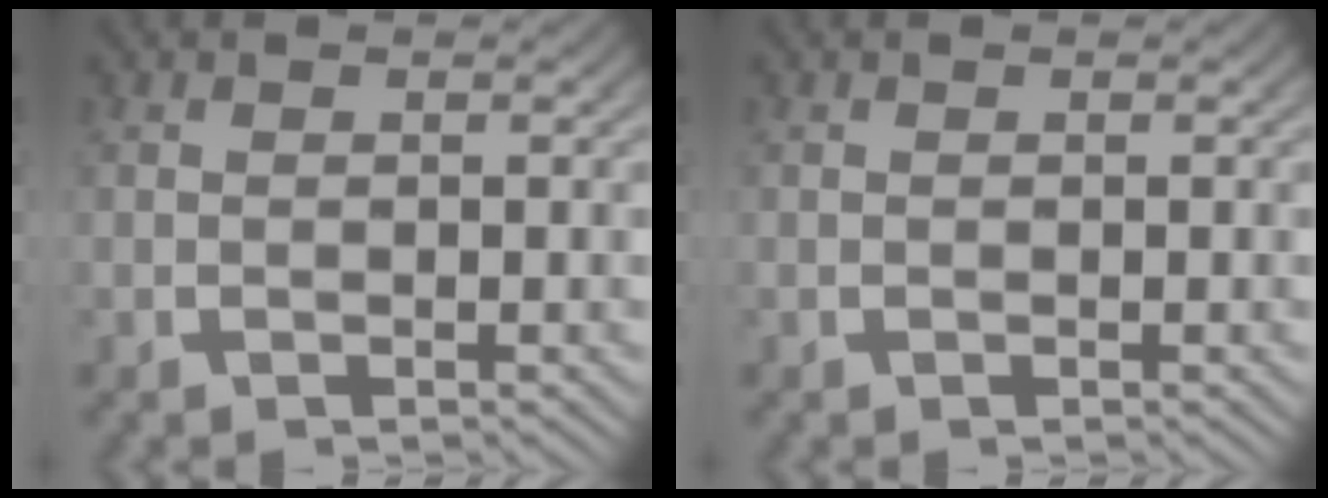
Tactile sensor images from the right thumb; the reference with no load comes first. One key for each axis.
{"total": 0.0}